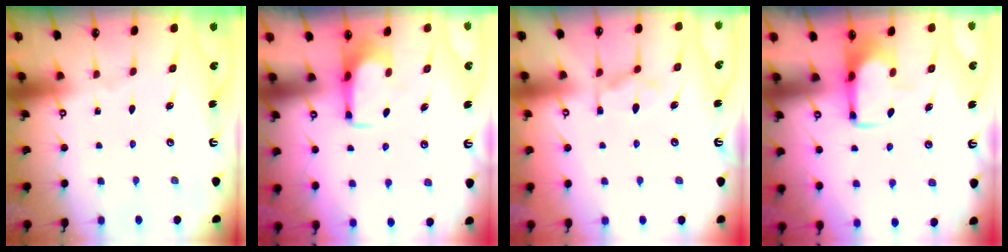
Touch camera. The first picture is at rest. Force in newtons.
{"total": 1.4, "press": 1.3, "slide": 0.5}
{"total": 2.6, "press": 2.3, "slide": 1.2}
{"total": 2.0, "press": 1.9, "slide": 0.4}